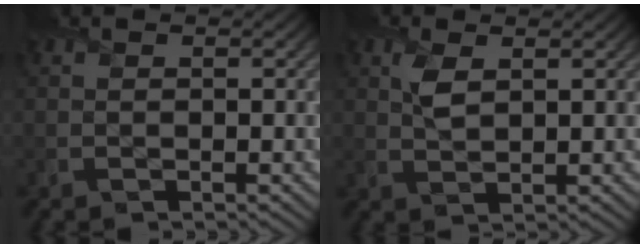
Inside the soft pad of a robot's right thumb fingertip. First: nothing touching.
{"total": 2.8, "force": [1.2, 1.4, 2.1], "torque": [-0.052, 0.002, 0.025]}